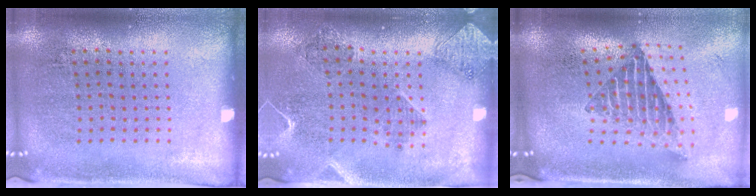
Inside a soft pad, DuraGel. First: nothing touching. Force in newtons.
{"total": 1.9, "press": 1.6, "slide": 0.9}
{"total": 2.3, "press": 1.6, "slide": 1.6}